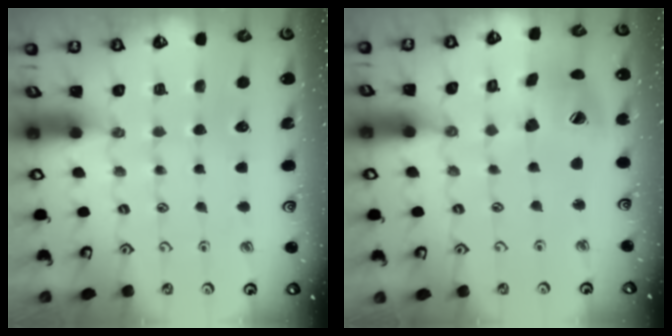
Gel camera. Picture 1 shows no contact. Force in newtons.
{"total": 12.9, "press": 12.9, "slide": 1.0}